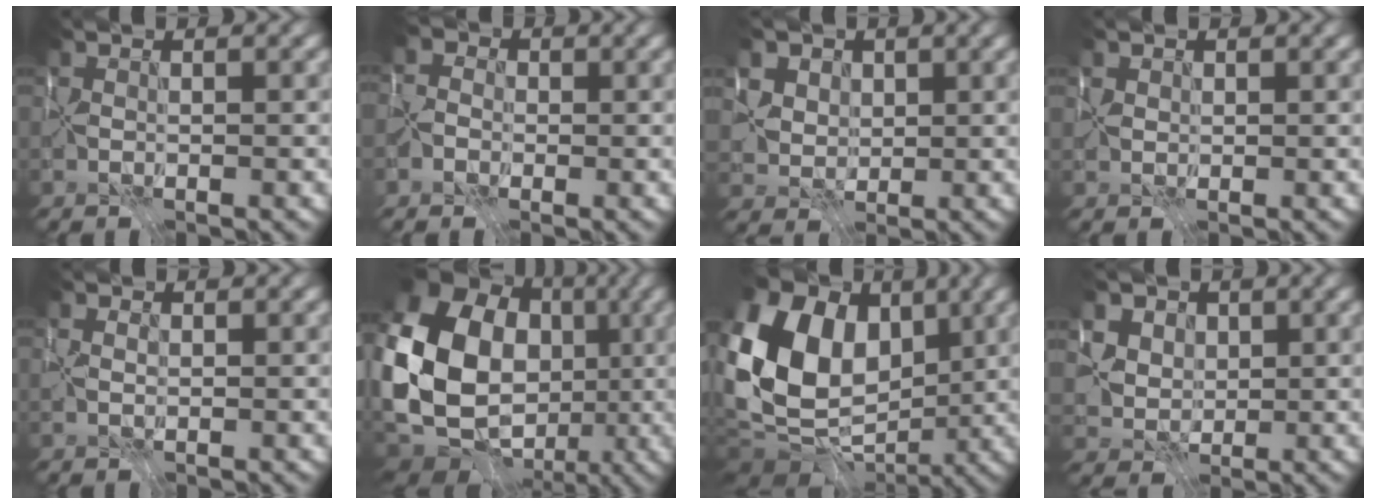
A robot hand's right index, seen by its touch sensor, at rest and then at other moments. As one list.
[{"total": 3.1, "force": [-0.6, 2.9, 0.9], "torque": [0.001, 0.020, -0.045]}, {"total": 5.9, "force": [2.9, 4.5, 2.3], "torque": [-0.056, 0.013, 0.042]}, {"total": 0.7, "force": [0.5, 0.5, -0.3], "torque": [0.004, 0.002, 0.010]}, {"total": 1.0, "force": [0.1, 0.7, 0.7], "torque": [-0.017, 0.008, 0.003]}, {"total": 17.9, "force": [-0.3, 14.4, 10.6], "torque": [-0.229, 0.010, 0.003]}, {"total": 16.1, "force": [1.4, 12.0, 10.6], "torque": [-0.208, 0.029, 0.026]}, {"total": 7.1, "force": [3.2, 5.6, 3.1], "torque": [-0.064, 0.019, 0.044]}]